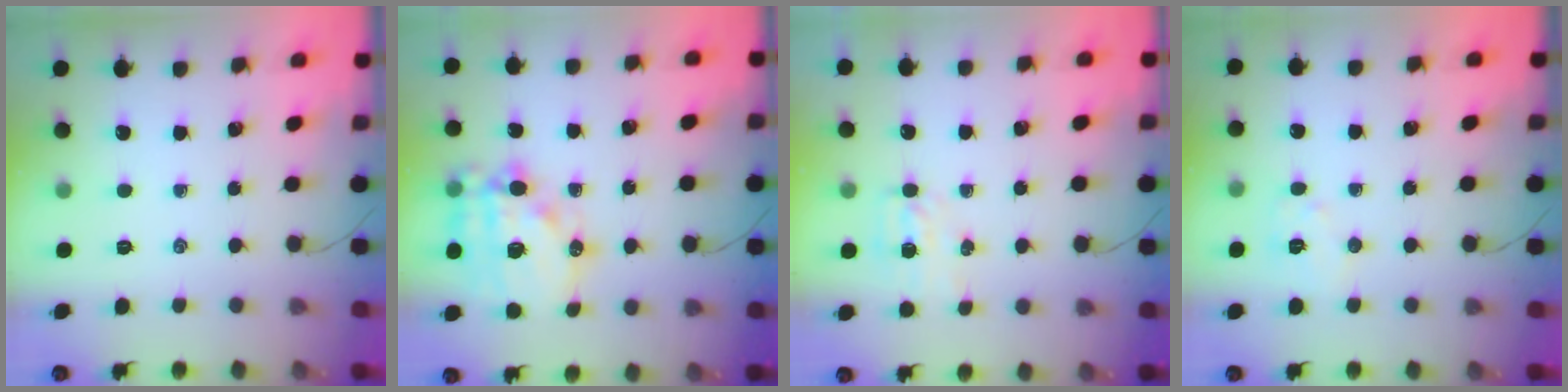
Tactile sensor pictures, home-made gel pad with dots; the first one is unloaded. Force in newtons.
{"total": 16.8, "press": 16.4, "slide": 3.7}
{"total": 4.0, "press": 3.8, "slide": 1.2}
{"total": 6.1, "press": 6.0, "slide": 1.1}